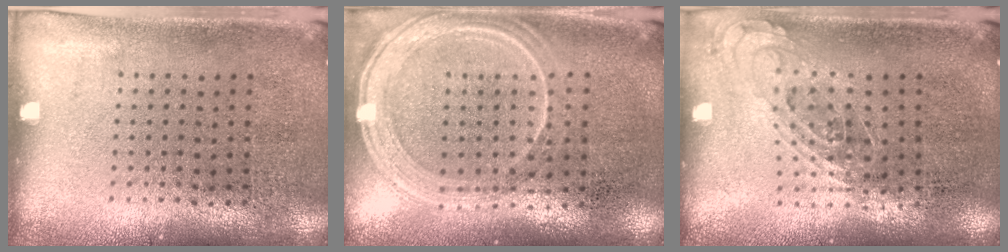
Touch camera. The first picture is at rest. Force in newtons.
{"total": 1.2, "press": 1.2, "slide": 0.3}
{"total": 0.7, "press": 0.7, "slide": 0.3}